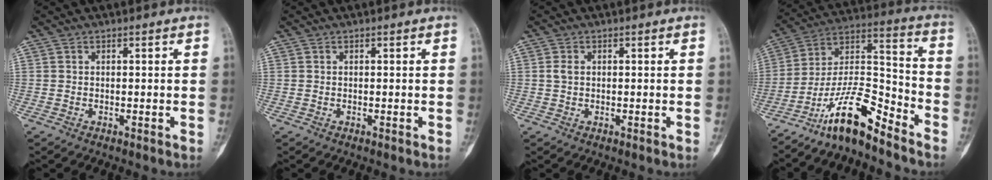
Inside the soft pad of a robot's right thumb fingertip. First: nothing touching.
{"total": 0.0}
{"total": 1.5, "force": [0.2, 1.0, 1.0], "torque": [-0.021, 0.003, 0.004]}
{"total": 14.0, "force": [-10.7, 3.5, 8.4], "torque": [-0.150, 0.100, -0.199]}